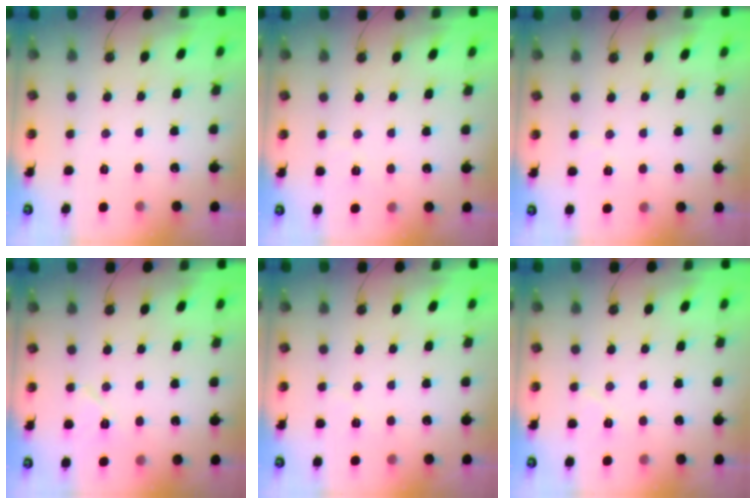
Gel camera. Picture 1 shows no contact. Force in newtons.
{"total": 3.0, "press": 2.3, "slide": 1.9}
{"total": 2.5, "press": 2.3, "slide": 0.9}
{"total": 6.8, "press": 5.5, "slide": 4.1}
{"total": 3.7, "press": 3.3, "slide": 1.5}
{"total": 5.6, "press": 5.0, "slide": 2.5}